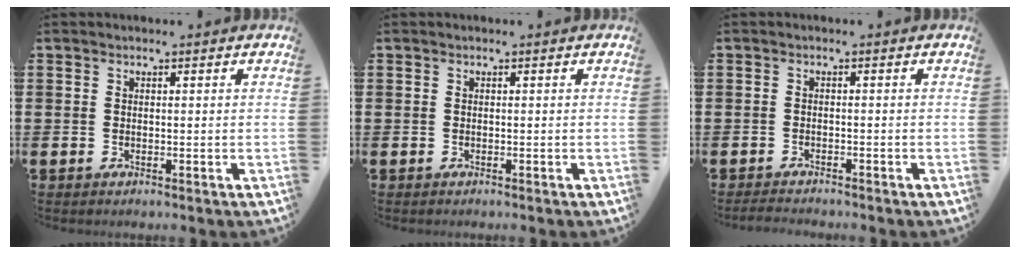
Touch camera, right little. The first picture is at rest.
{"total": 0.0}
{"total": 1.2, "force": [-1.2, 0.0, 0.2], "torque": [-0.006, 0.002, -0.025]}